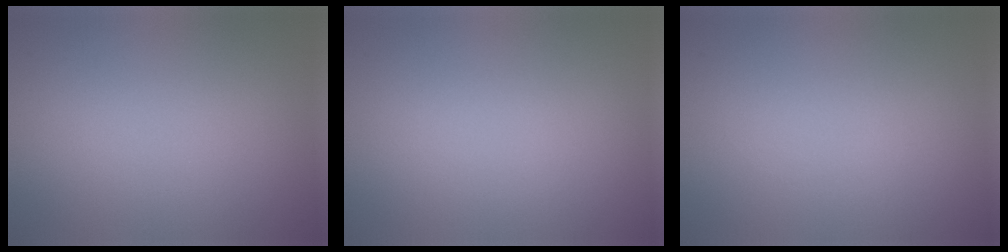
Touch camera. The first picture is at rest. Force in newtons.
{"total": 0.0}
{"total": 0.0}